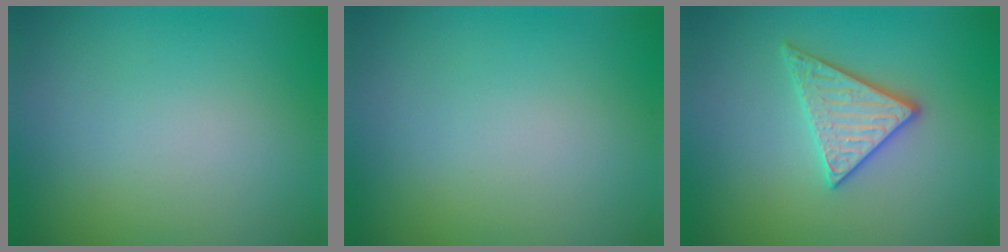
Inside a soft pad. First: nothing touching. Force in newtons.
{"total": 0.0}
{"total": 3.0, "press": 2.9, "slide": 0.8}